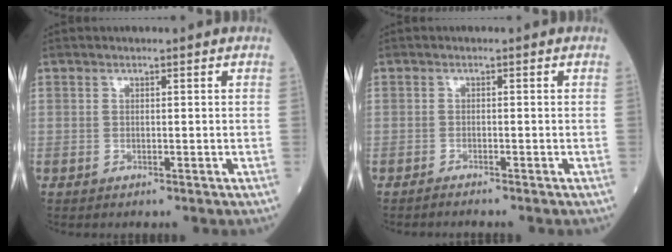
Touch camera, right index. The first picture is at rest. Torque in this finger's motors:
{"motor_torque": [0.05, -0.16, 0.07, -0.01]}